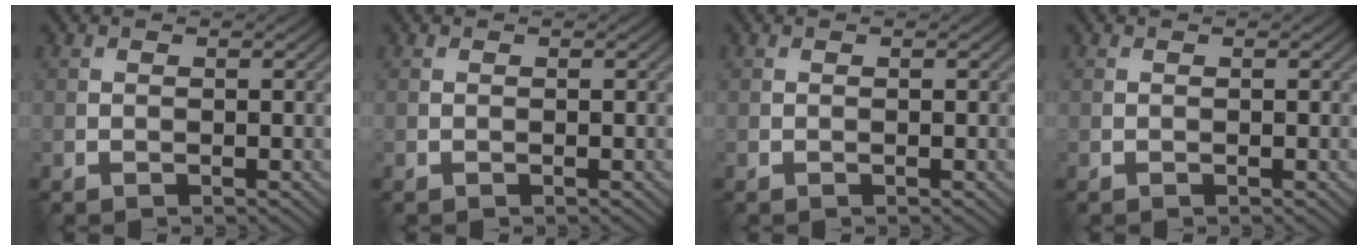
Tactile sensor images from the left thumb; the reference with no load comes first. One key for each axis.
{"total": 0.0}
{"total": 0.0}
{"total": 0.0}